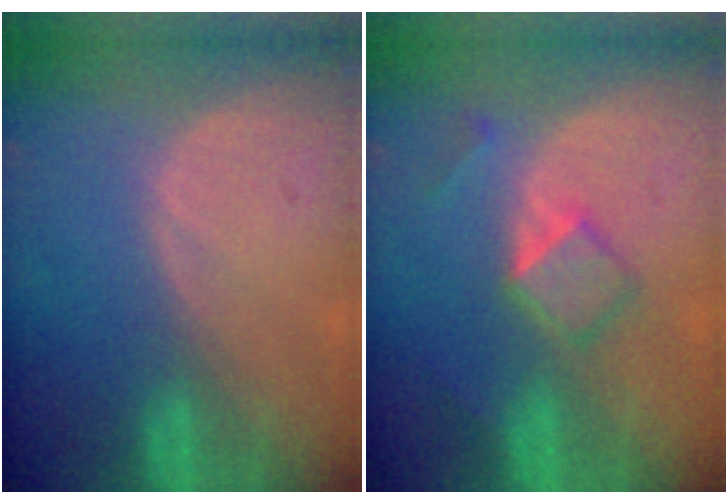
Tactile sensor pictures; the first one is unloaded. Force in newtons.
{"total": 5.3, "press": 4.5, "slide": 2.8}